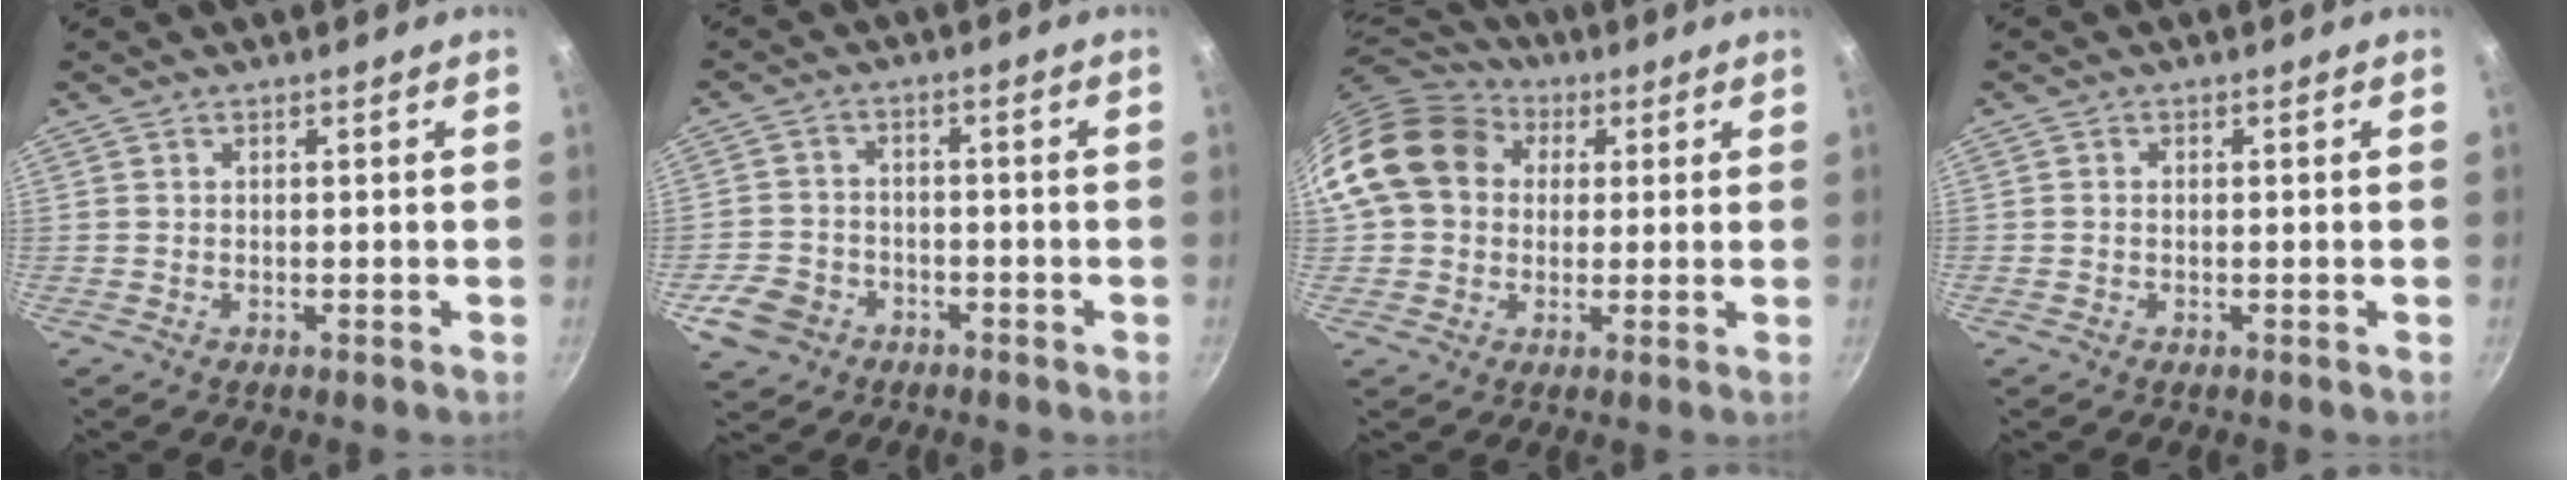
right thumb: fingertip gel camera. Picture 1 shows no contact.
{"total": 7.2, "force": [-3.6, 5.6, 2.7], "torque": [-0.046, 0.029, -0.061]}
{"total": 16.3, "force": [3.6, 13.3, 8.6], "torque": [-0.140, 0.029, 0.051]}
{"total": 0.7, "force": [-0.1, 0.6, 0.4], "torque": [-0.007, 0.004, -0.002]}